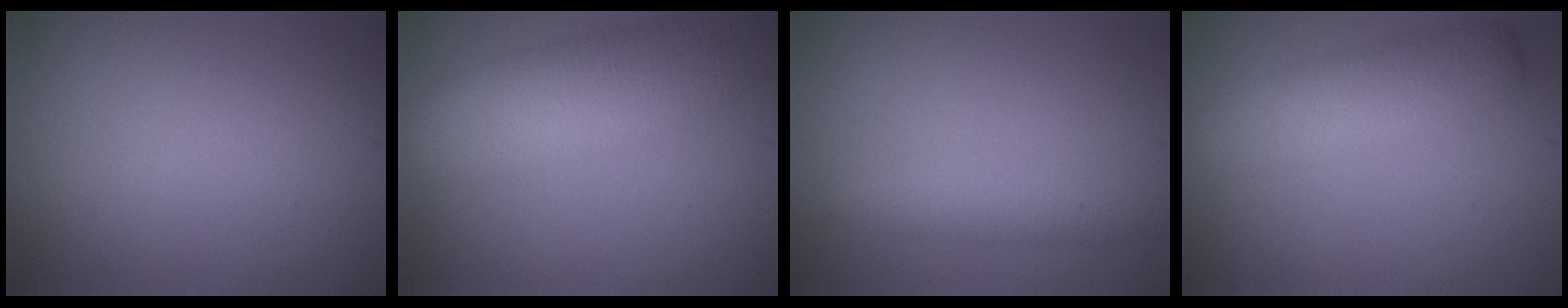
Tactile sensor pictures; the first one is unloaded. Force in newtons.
{"total": 9.0, "press": 9.0, "slide": 0.6}
{"total": 2.0, "press": 2.0, "slide": 0.1}
{"total": 5.4, "press": 5.4, "slide": 0.3}